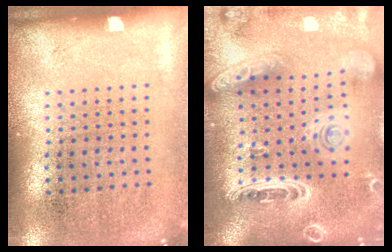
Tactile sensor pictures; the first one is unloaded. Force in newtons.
{"total": 3.3, "press": 2.6, "slide": 1.9}